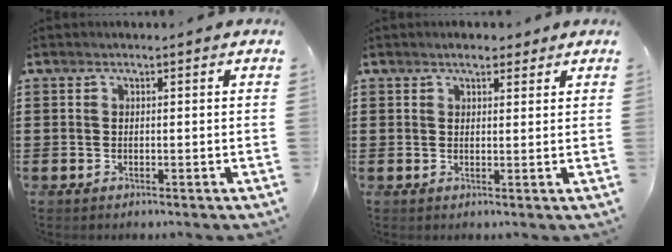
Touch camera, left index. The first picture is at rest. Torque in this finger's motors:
{"motor_torque": [0.42, -0.30, 0.06, 0.05]}